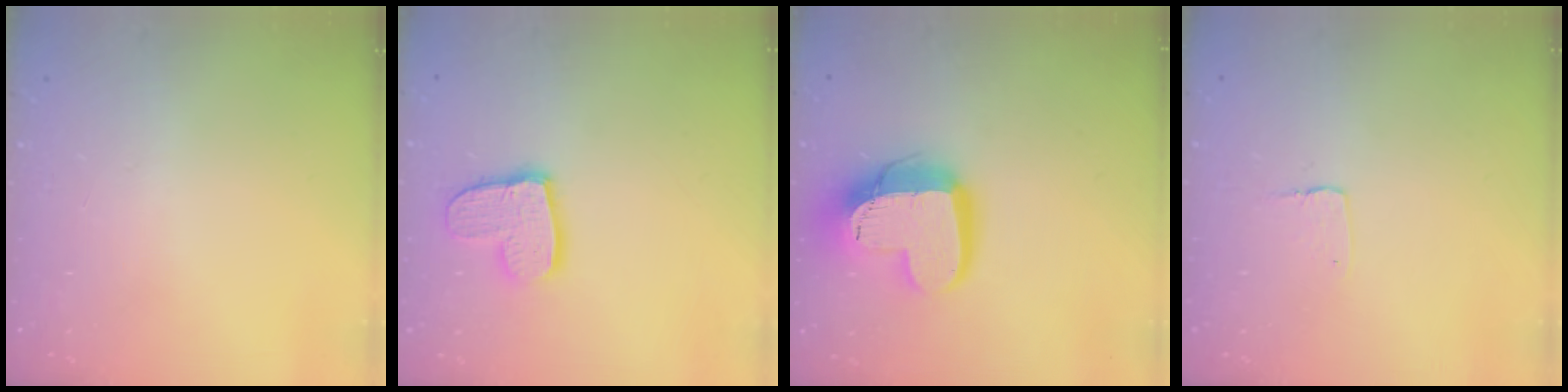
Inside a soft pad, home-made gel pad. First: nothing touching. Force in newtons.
{"total": 12.2, "press": 12.2, "slide": 1.0}
{"total": 18.9, "press": 18.8, "slide": 1.5}
{"total": 2.9, "press": 2.9, "slide": 0.2}